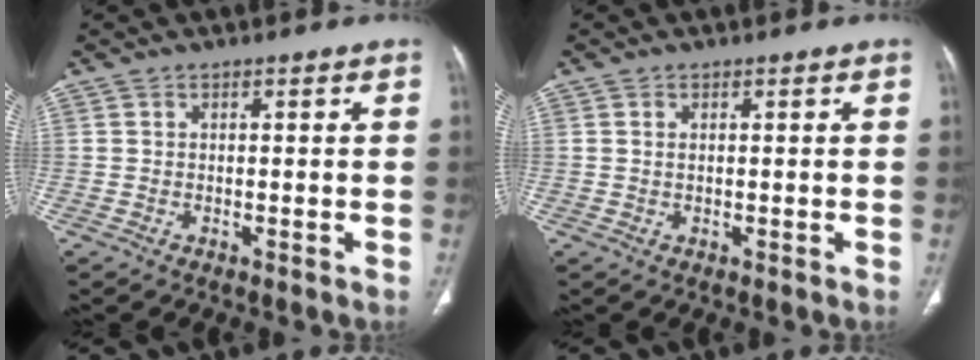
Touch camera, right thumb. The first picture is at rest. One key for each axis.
{"total": 0.7, "fx": 0.2, "fy": 0.4, "fz": 0.5, "tx": -0.013, "ty": 0.001, "tz": 0.006}